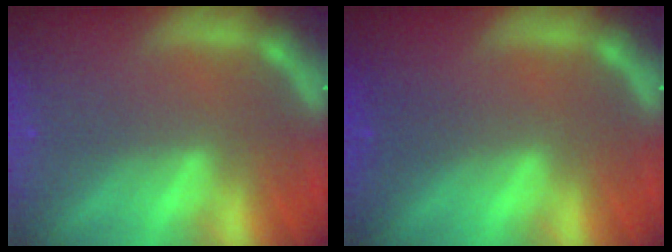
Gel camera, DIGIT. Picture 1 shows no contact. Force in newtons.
{"total": 1.0}